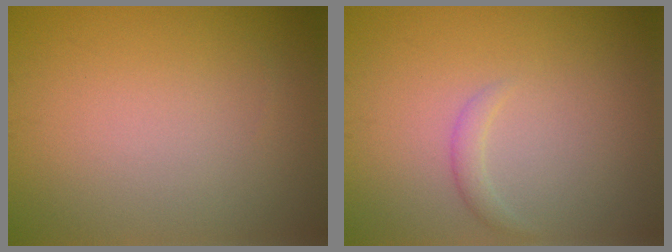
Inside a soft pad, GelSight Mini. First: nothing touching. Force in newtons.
{"total": 1.1, "press": 1.1, "slide": 0.1}